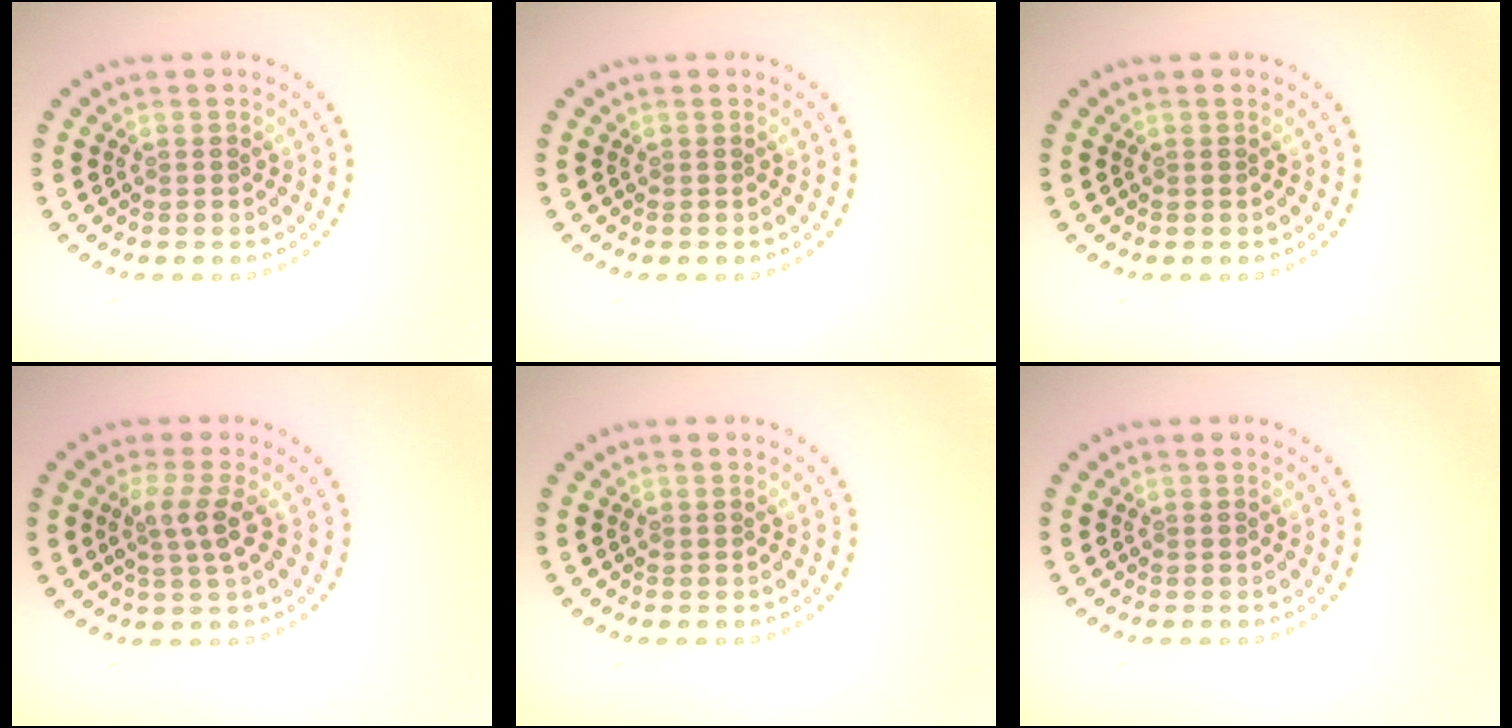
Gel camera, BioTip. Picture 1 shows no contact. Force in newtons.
{"total": 0.0}
{"total": 0.0}
{"total": 2.5, "press": 1.9, "slide": 1.6}
{"total": 0.0}
{"total": 0.0}